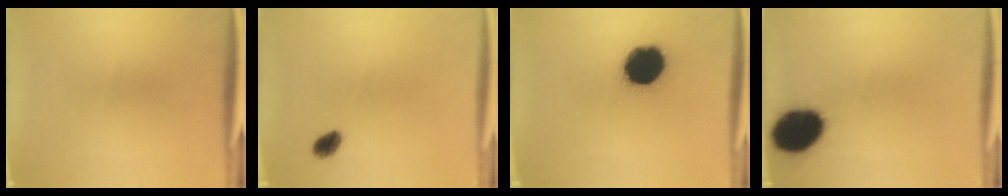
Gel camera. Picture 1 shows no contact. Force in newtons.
{"total": 2.8}
{"total": 18.2}
{"total": 15.2}